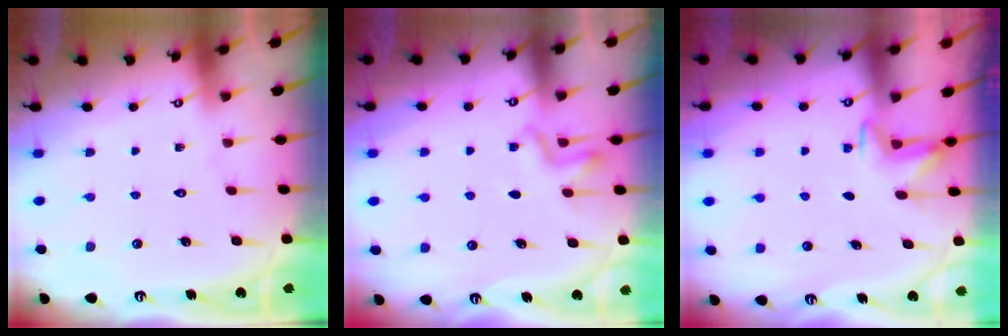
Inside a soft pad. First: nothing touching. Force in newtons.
{"total": 5.1, "press": 4.9, "slide": 1.5}
{"total": 2.1, "press": 1.8, "slide": 1.1}